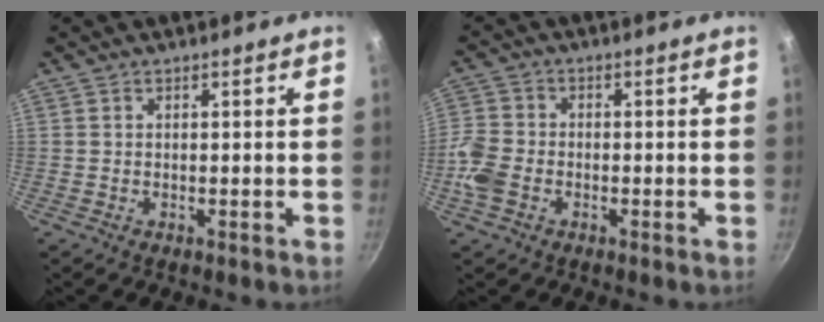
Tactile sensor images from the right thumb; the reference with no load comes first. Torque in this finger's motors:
{"motor_torque": [0.36, 1.45, 0.78, -0.12, 0.08]}